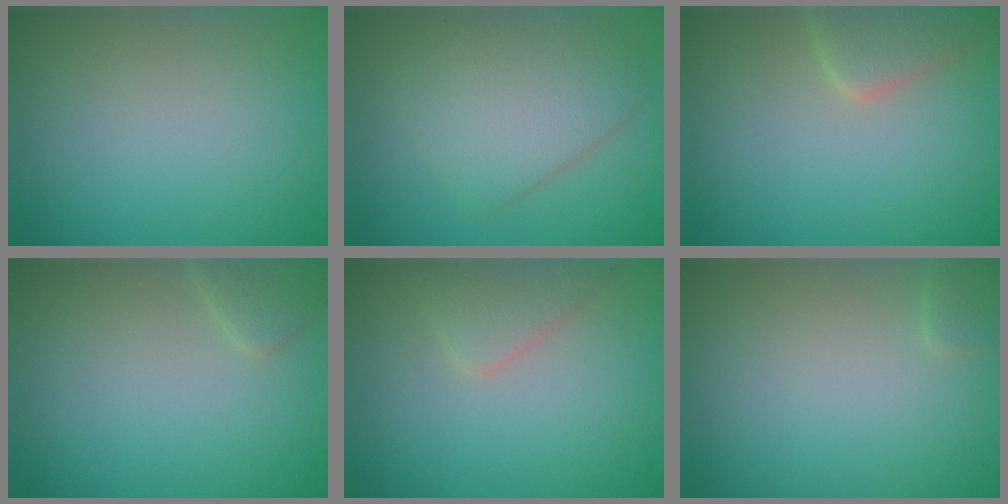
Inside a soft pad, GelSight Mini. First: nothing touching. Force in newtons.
{"total": 4.6, "press": 4.6, "slide": 0.1}
{"total": 3.3, "press": 3.3, "slide": 0.3}
{"total": 1.4, "press": 1.4, "slide": 0.1}
{"total": 2.3, "press": 2.3, "slide": 0.1}
{"total": 0.8, "press": 0.8, "slide": 0.0}